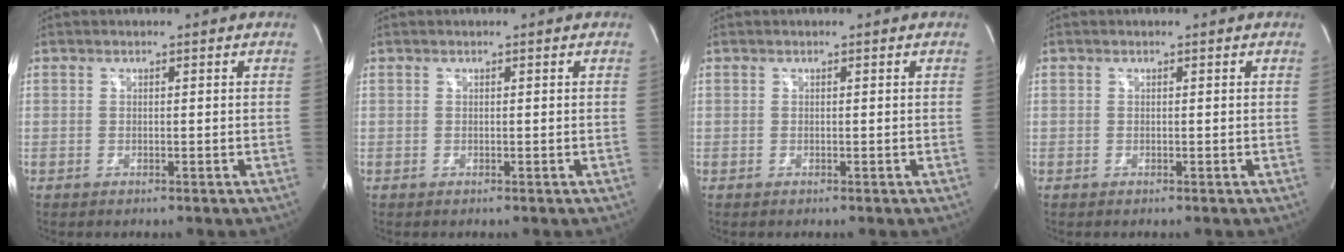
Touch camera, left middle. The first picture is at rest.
{"total": 0.0}
{"total": 0.0}
{"total": 0.0}